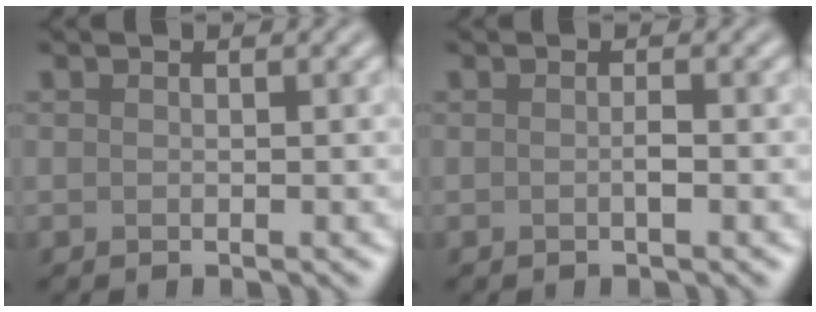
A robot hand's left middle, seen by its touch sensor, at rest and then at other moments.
{"total": 0.7, "force": [-0.1, 0.1, 0.7], "torque": [-0.013, 0.000, -0.002]}